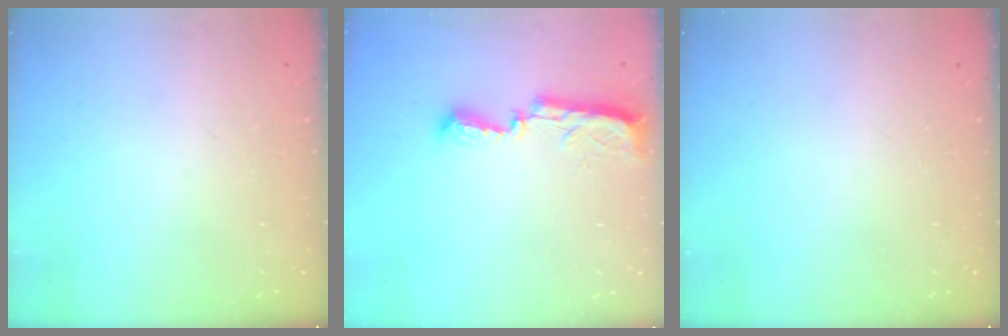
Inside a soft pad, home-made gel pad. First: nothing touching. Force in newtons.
{"total": 7.8, "press": 7.8, "slide": 0.8}
{"total": 0.0}